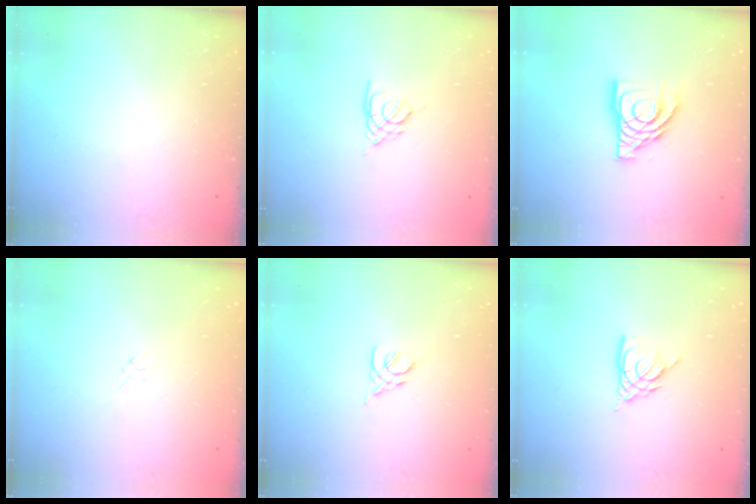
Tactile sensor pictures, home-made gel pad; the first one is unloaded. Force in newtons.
{"total": 2.6, "press": 2.6, "slide": 0.6}
{"total": 12.5, "press": 12.4, "slide": 1.5}
{"total": 0.9, "press": 0.8, "slide": 0.4}
{"total": 2.4, "press": 2.3, "slide": 0.6}
{"total": 7.3, "press": 7.3, "slide": 0.6}